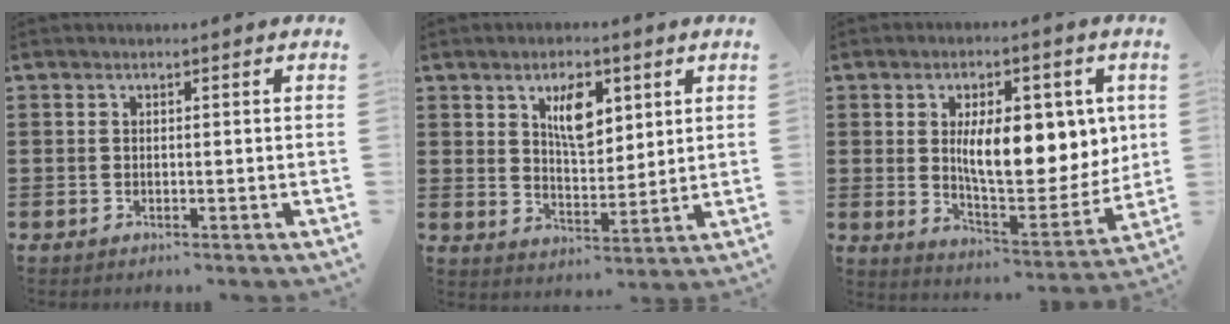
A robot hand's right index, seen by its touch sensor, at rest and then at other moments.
{"total": 6.8, "force": [3.2, 3.4, 5.0], "torque": [-0.086, 0.001, 0.051]}
{"total": 12.6, "force": [2.6, 5.9, 10.8], "torque": [-0.167, 0.000, 0.043]}